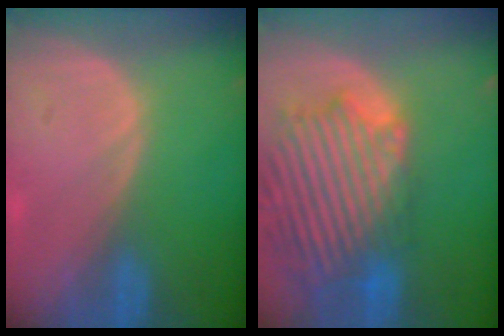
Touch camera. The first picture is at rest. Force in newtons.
{"total": 14.4, "press": 12.2, "slide": 7.6}